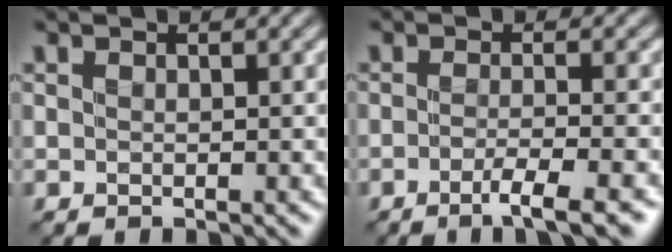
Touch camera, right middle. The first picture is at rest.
{"total": 3.7, "force": [-2.1, 0.5, 3.0], "torque": [-0.047, 0.000, -0.043]}